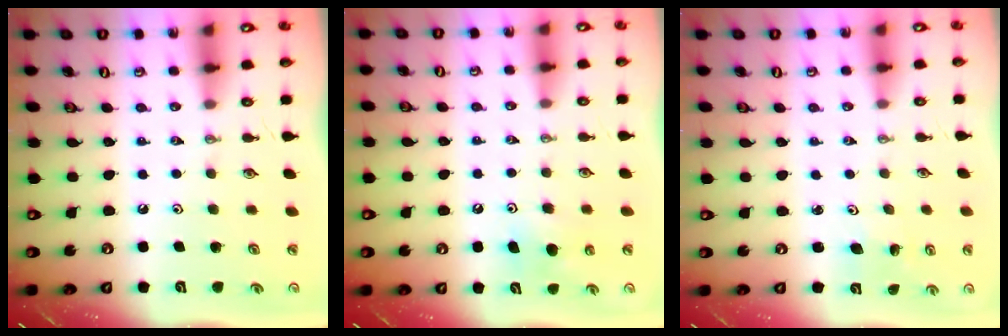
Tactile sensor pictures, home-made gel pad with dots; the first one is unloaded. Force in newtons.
{"total": 6.5, "press": 6.5, "slide": 0.4}
{"total": 3.3, "press": 3.3, "slide": 0.3}